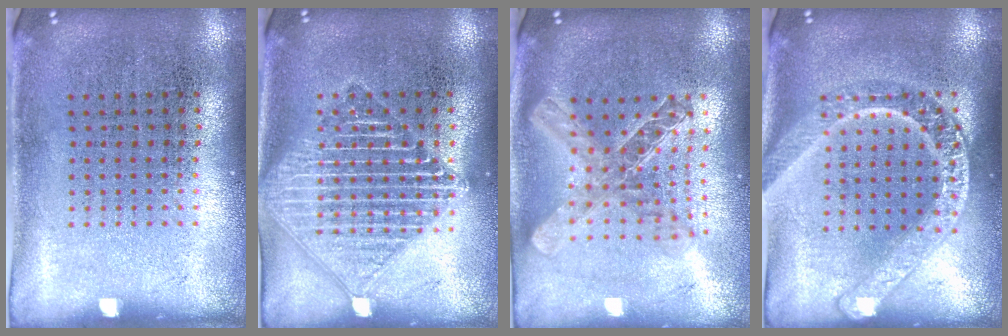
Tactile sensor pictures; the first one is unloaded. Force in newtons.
{"total": 3.3, "press": 3.3, "slide": 0.5}
{"total": 2.0, "press": 1.7, "slide": 1.1}
{"total": 2.4, "press": 2.4, "slide": 0.2}